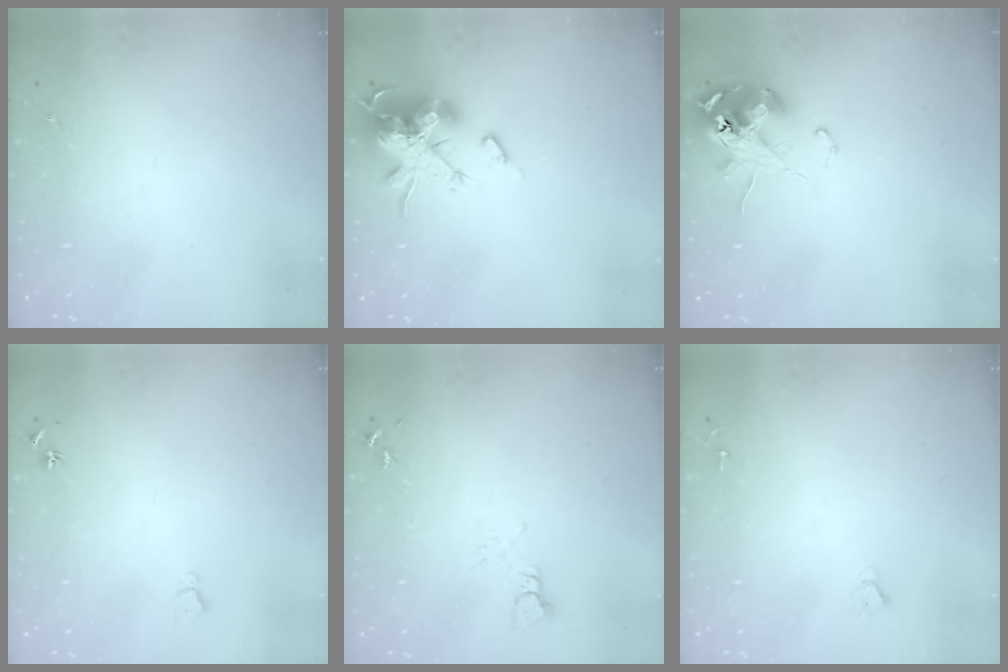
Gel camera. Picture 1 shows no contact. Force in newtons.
{"total": 18.9, "press": 18.9, "slide": 0.2}
{"total": 11.8, "press": 11.7, "slide": 1.1}
{"total": 3.9, "press": 3.9, "slide": 0.4}
{"total": 3.0, "press": 3.0, "slide": 0.2}
{"total": 1.8, "press": 1.8, "slide": 0.1}